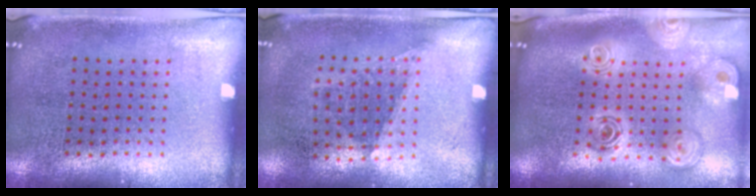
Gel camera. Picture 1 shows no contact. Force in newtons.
{"total": 1.1, "press": 0.8, "slide": 0.8}
{"total": 2.6, "press": 1.9, "slide": 1.8}